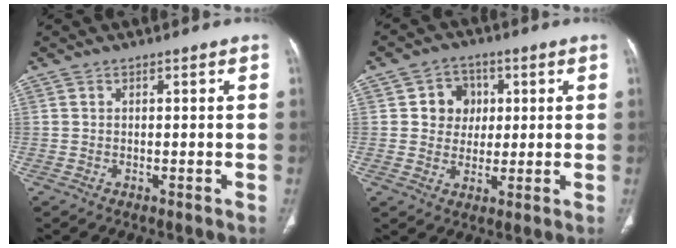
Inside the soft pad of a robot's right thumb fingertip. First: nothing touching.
{"total": 6.9, "force": [1.4, 6.3, 2.6], "torque": [-0.001, 0.003, 0.021]}